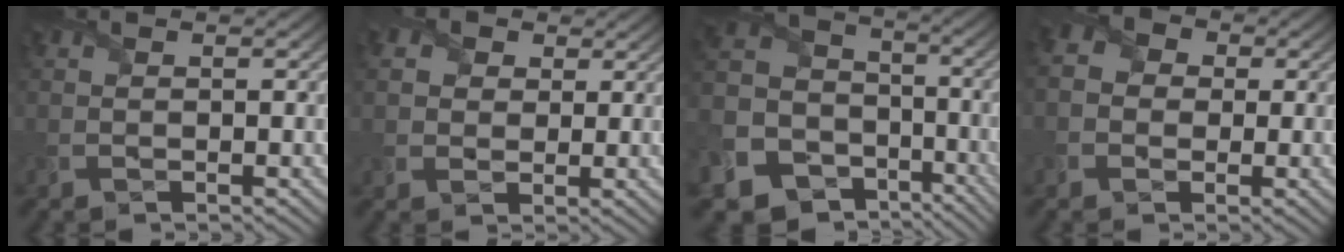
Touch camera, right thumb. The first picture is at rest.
{"total": 4.9, "force": [2.4, 3.8, 2.0], "torque": [-0.085, -0.001, 0.038]}
{"total": 18.0, "force": [-9.2, 14.3, 5.9], "torque": [-0.222, -0.058, -0.146]}
{"total": 4.7, "force": [0.0, 4.3, 2.0], "torque": [-0.059, 0.005, -0.011]}